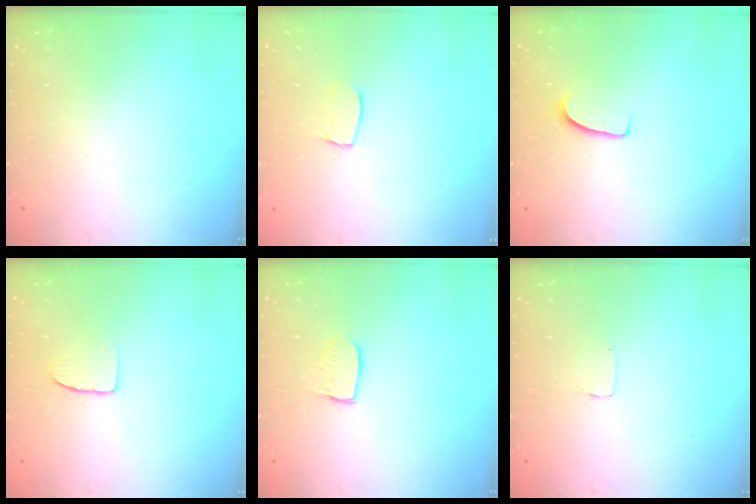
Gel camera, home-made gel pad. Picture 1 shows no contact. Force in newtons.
{"total": 4.8, "press": 4.8, "slide": 0.3}
{"total": 7.7, "press": 7.6, "slide": 0.7}
{"total": 5.1, "press": 5.1, "slide": 0.4}
{"total": 6.2, "press": 6.2, "slide": 0.4}
{"total": 2.6, "press": 2.6, "slide": 0.2}